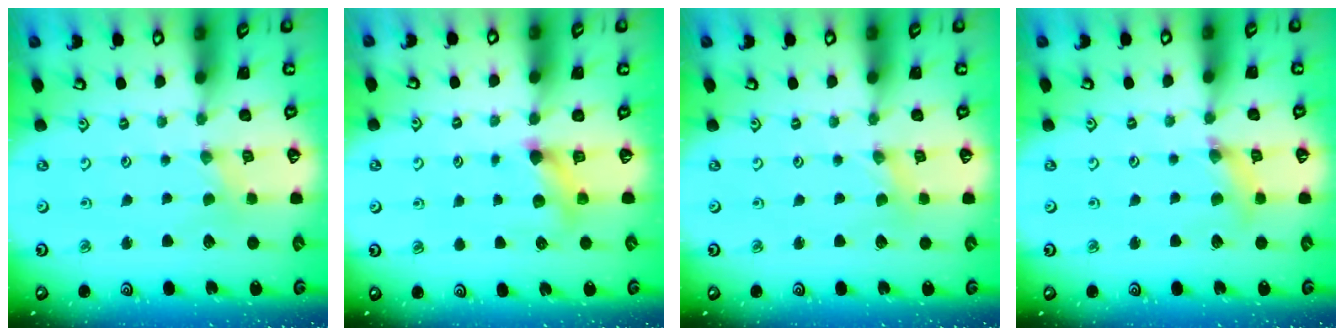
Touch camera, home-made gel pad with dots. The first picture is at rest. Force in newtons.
{"total": 6.1, "press": 6.0, "slide": 0.4}
{"total": 0.0}
{"total": 4.7, "press": 4.6, "slide": 0.5}